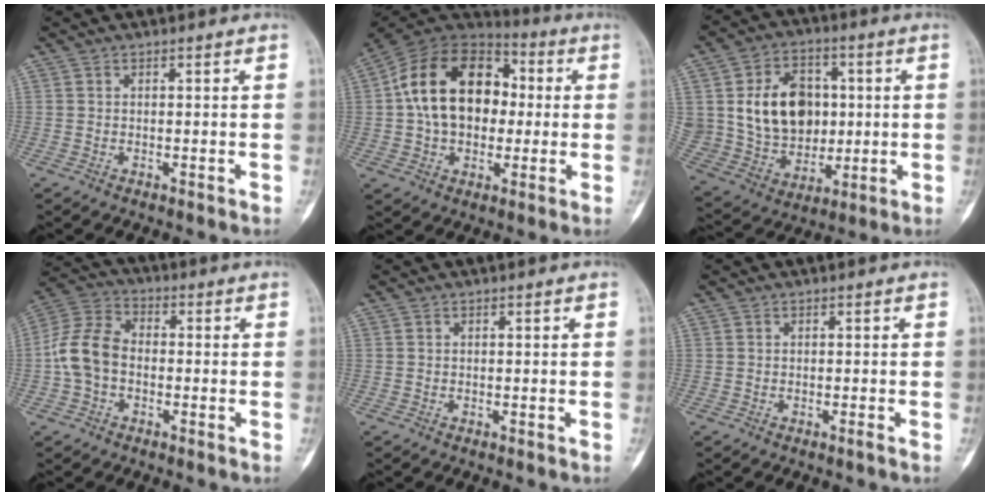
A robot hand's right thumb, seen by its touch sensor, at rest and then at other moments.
{"total": 20.2, "force": [1.1, 14.1, 14.4], "torque": [-0.219, 0.033, 0.014]}
{"total": 18.2, "force": [2.4, 14.0, 11.4], "torque": [-0.159, 0.005, 0.059]}
{"total": 9.9, "force": [-1.5, 7.3, 6.5], "torque": [-0.125, 0.033, -0.043]}
{"total": 0.0}
{"total": 0.0}